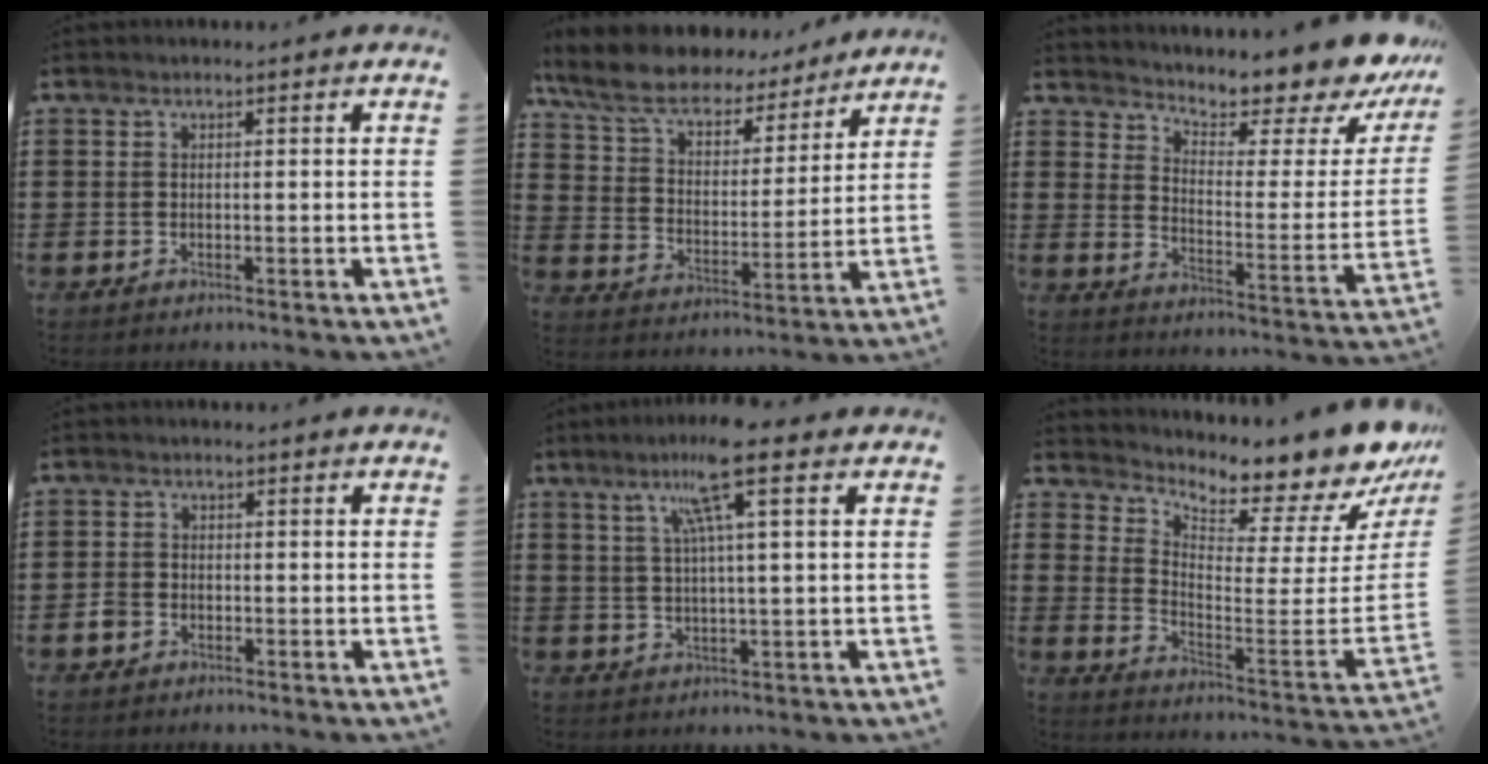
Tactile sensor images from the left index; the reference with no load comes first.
{"total": 9.0, "force": [7.8, 2.6, 3.5], "torque": [-0.102, -0.040, 0.138]}
{"total": 7.8, "force": [7.4, 0.6, 2.2], "torque": [-0.047, -0.075, 0.120]}
{"total": 1.7, "force": [-1.0, 1.3, 0.6], "torque": [-0.014, 0.003, -0.020]}
{"total": 8.4, "force": [4.2, 0.1, 7.3], "torque": [-0.150, 0.008, 0.068]}
{"total": 5.3, "force": [4.9, 0.9, 1.6], "torque": [-0.036, -0.077, 0.078]}